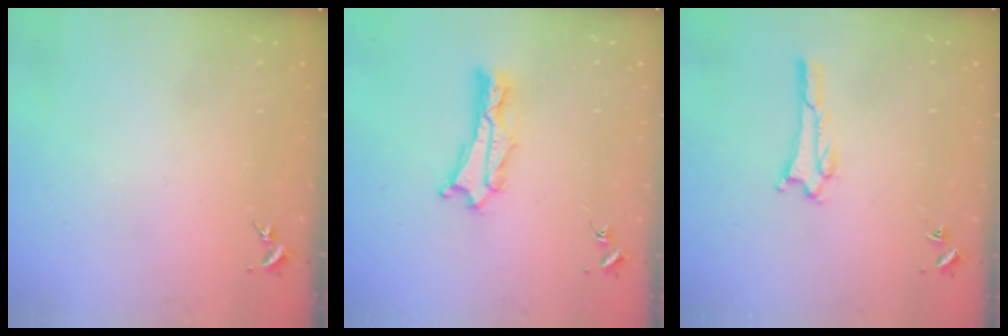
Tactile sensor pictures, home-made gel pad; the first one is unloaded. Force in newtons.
{"total": 2.4, "press": 2.4, "slide": 0.3}
{"total": 1.5, "press": 1.5, "slide": 0.2}